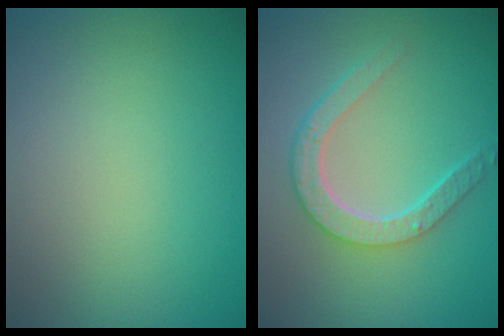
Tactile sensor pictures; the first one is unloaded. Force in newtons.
{"total": 4.2, "press": 3.3, "slide": 2.6}